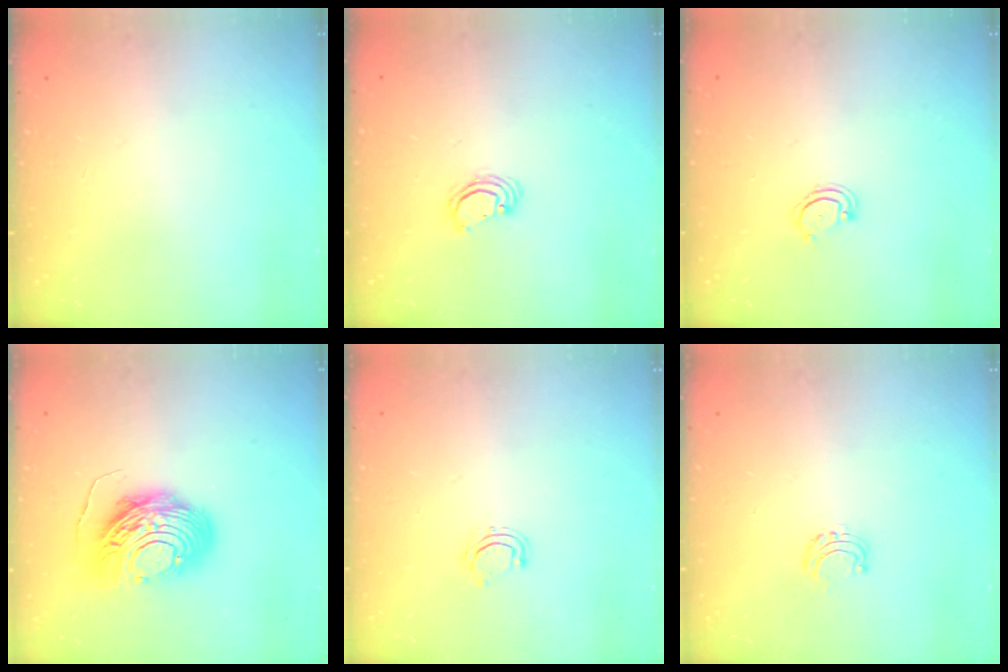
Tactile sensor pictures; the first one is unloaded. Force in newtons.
{"total": 2.2, "press": 2.2, "slide": 0.2}
{"total": 2.5, "press": 2.5, "slide": 0.2}
{"total": 13.7, "press": 13.6, "slide": 1.4}
{"total": 5.0, "press": 4.8, "slide": 1.2}
{"total": 4.7, "press": 4.7, "slide": 0.4}